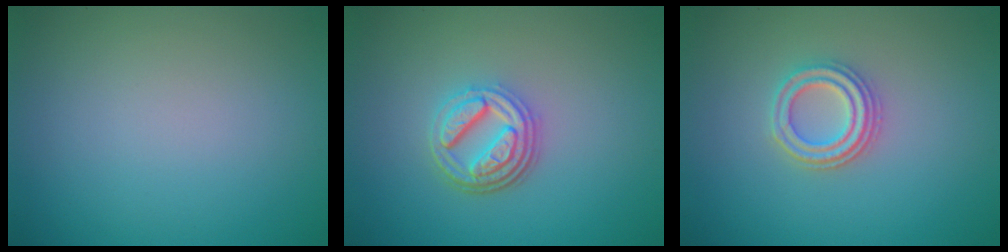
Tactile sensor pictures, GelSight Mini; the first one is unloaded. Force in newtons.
{"total": 4.2, "press": 3.3, "slide": 2.6}
{"total": 2.9, "press": 2.7, "slide": 1.2}